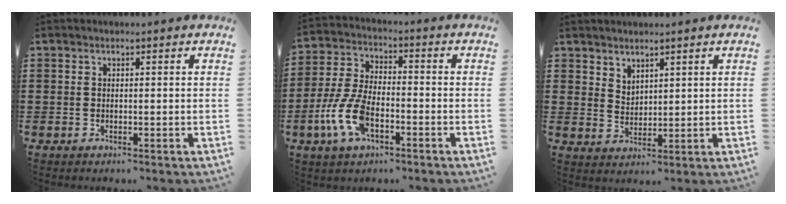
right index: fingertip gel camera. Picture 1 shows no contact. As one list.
[{"total": 9.1, "force": [-3.6, 4.4, 7.1], "torque": [-0.182, -0.010, -0.072]}, {"total": 2.9, "force": [2.6, 1.2, -0.1], "torque": [-0.006, 0.000, 0.052]}]